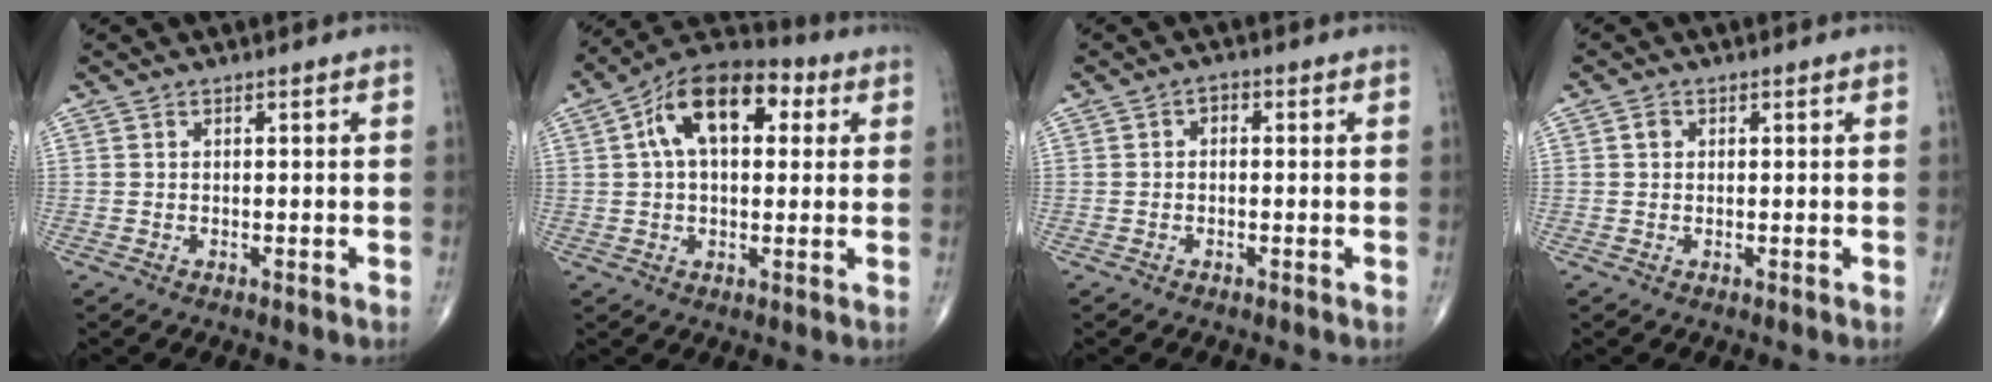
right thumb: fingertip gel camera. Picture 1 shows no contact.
{"total": 15.2, "force": [4.1, 8.6, 11.8], "torque": [-0.176, 0.028, 0.058]}
{"total": 1.6, "force": [0.0, 1.1, 1.1], "torque": [-0.008, 0.008, -0.008]}
{"total": 1.2, "force": [0.3, 1.0, 0.5], "torque": [-0.005, 0.001, 0.002]}